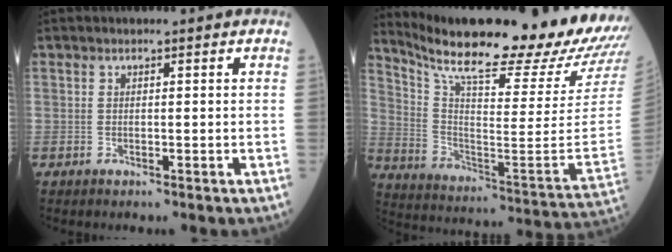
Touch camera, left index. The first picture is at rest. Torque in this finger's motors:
{"motor_torque": [0.34, -1.80, 0.24, 0.09]}